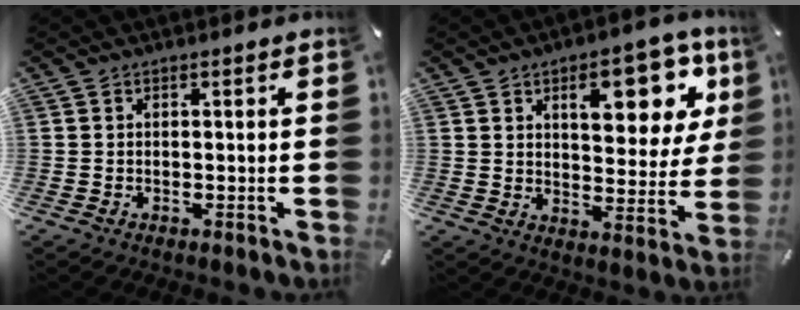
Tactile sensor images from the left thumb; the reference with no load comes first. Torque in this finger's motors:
{"motor_torque": [2.54, 2.47, 1.46, -1.31, 0.43]}